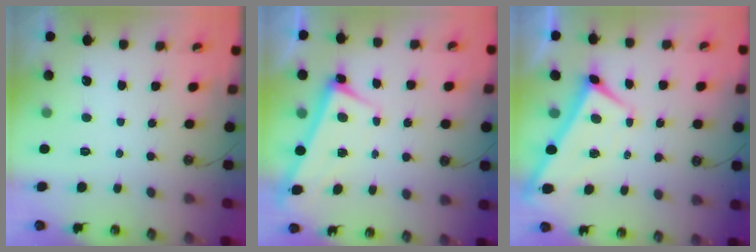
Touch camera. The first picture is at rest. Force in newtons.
{"total": 2.8, "press": 2.7, "slide": 0.8}
{"total": 2.2, "press": 2.2, "slide": 0.3}